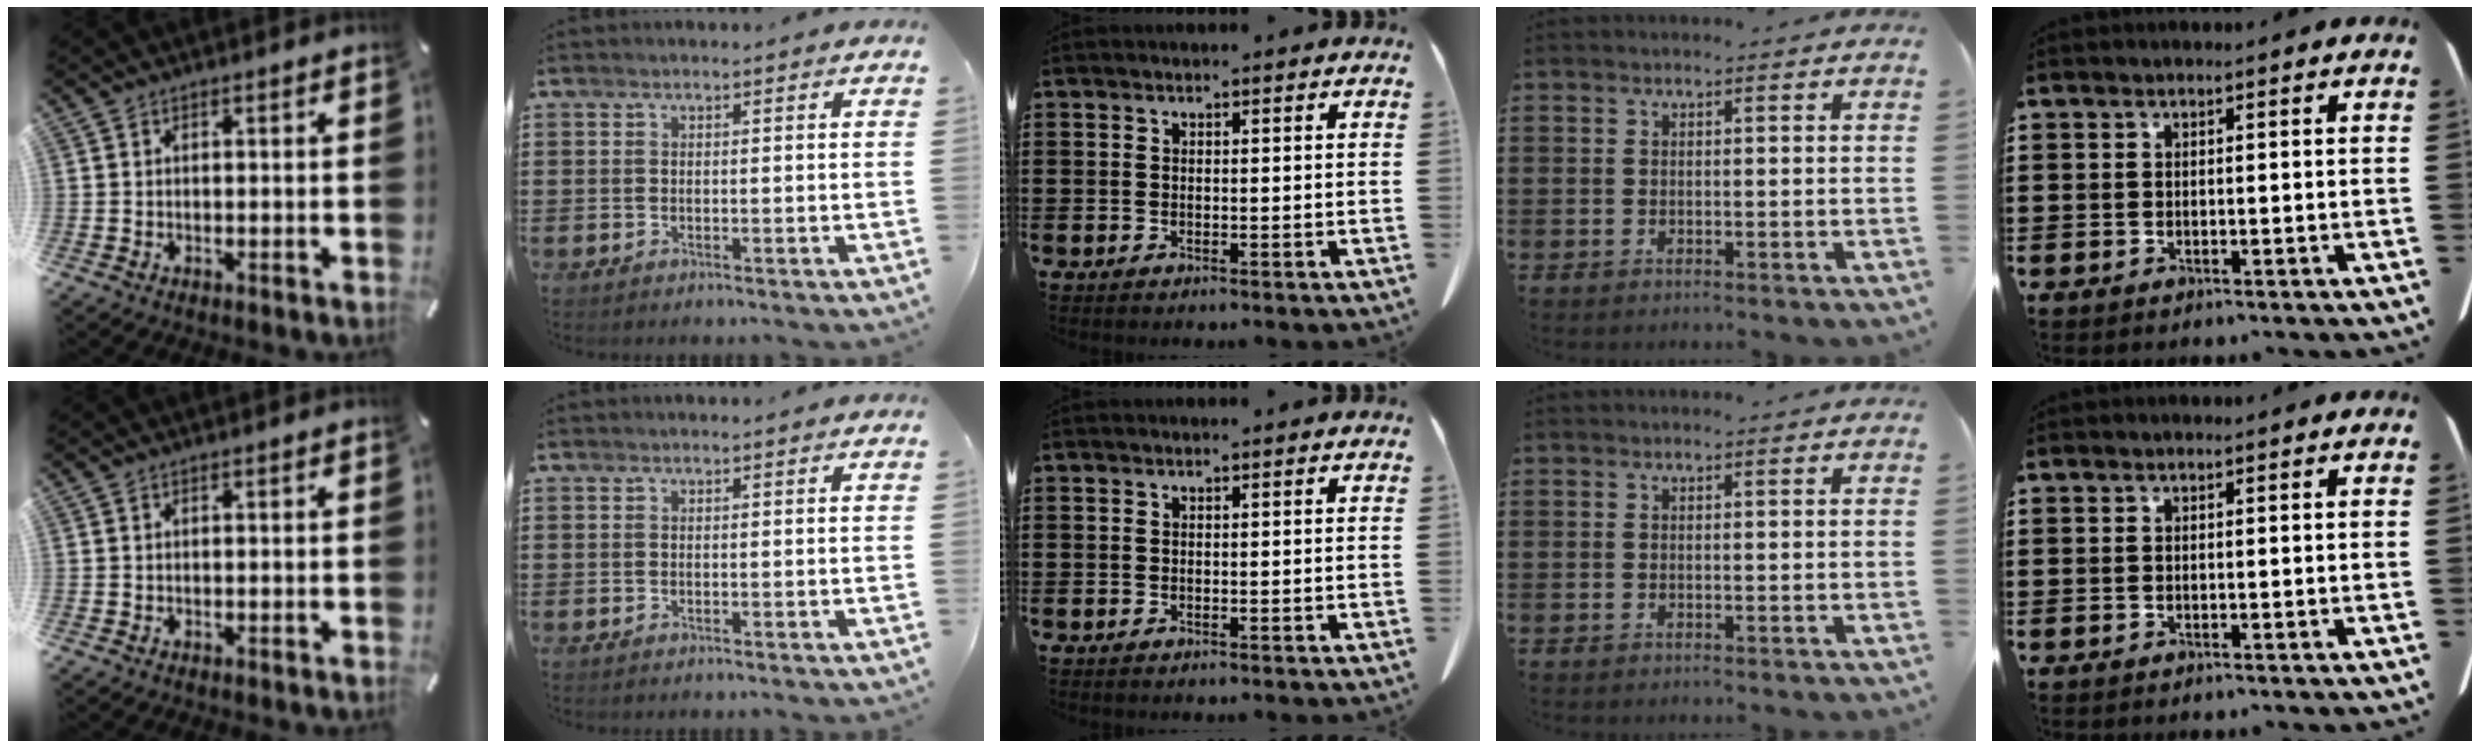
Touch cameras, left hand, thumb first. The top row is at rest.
{}